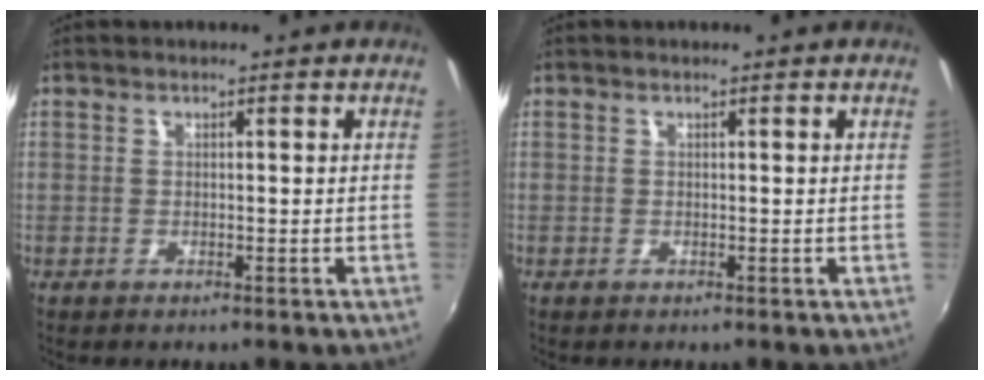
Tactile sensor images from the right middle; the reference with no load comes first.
{"total": 0.0}